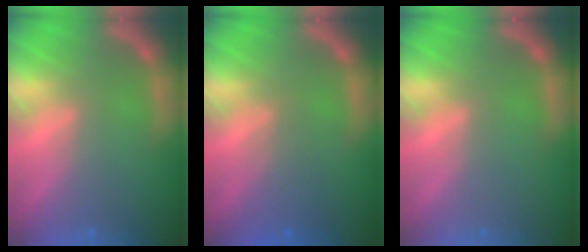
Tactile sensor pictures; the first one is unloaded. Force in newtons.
{"total": 2.5}
{"total": 0.0}